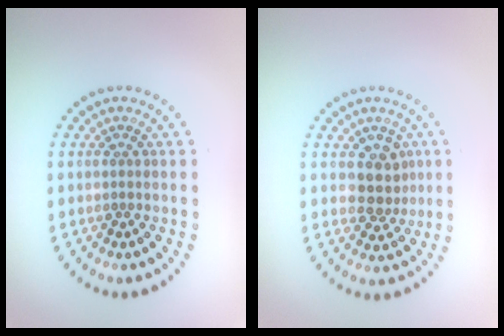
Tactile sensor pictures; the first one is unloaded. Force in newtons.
{"total": 2.9, "press": 2.5, "slide": 1.4}